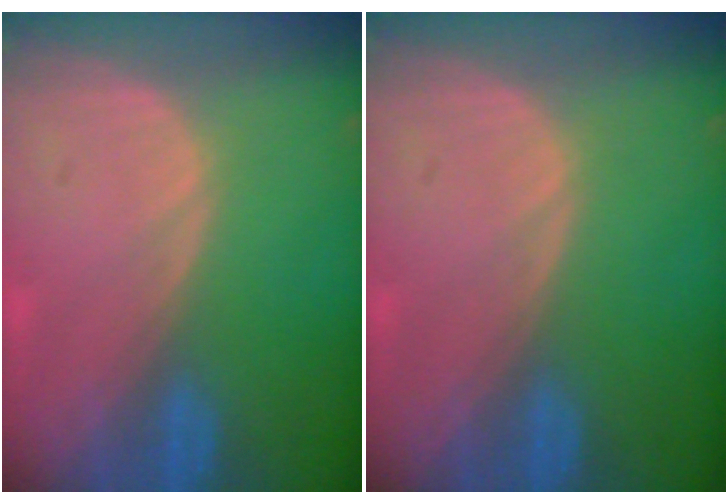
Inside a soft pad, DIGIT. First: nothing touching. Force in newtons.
{"total": 0.0}